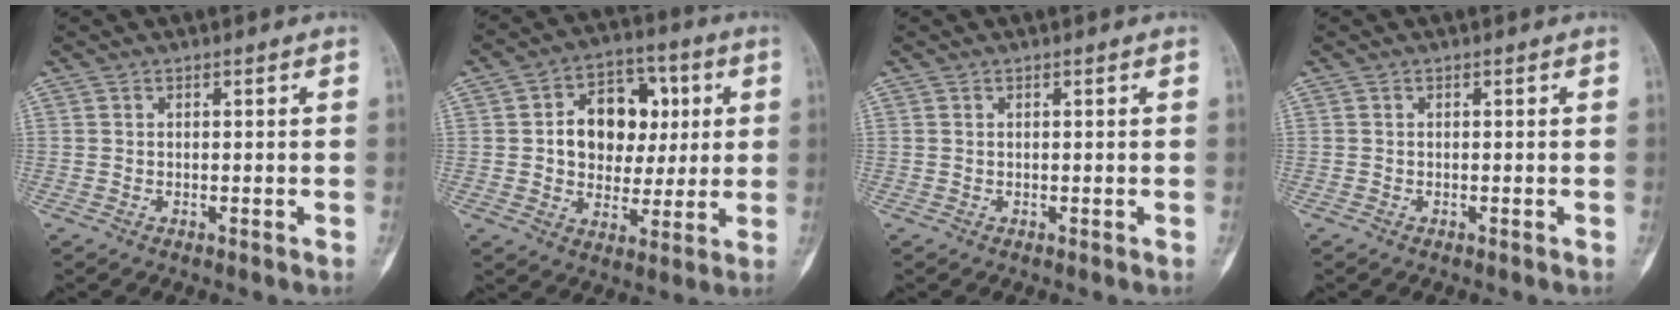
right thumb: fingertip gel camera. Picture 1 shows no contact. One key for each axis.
{"total": 14.0, "fx": 2.3, "fy": 10.5, "fz": 8.9, "tx": -0.083, "ty": 0.011, "tz": 0.036}
{"total": 0.0}
{"total": 0.0}